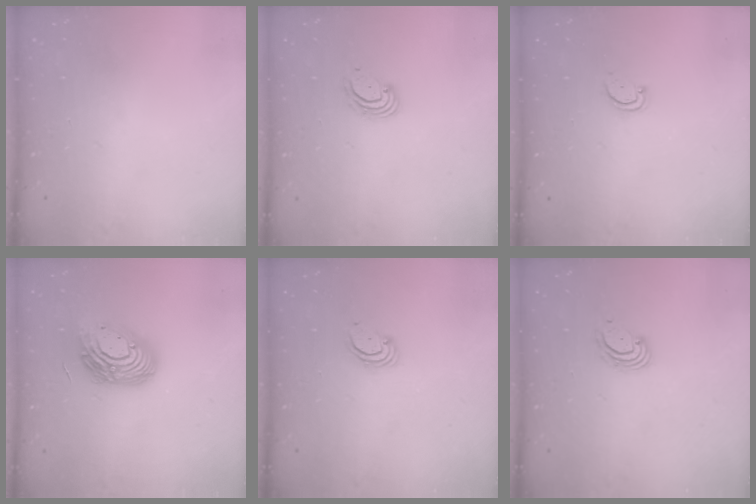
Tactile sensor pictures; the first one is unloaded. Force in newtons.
{"total": 2.9, "press": 2.9, "slide": 0.1}
{"total": 2.9, "press": 2.9, "slide": 0.4}
{"total": 14.2, "press": 14.1, "slide": 1.2}
{"total": 2.3, "press": 2.3, "slide": 0.2}
{"total": 2.9, "press": 2.9, "slide": 0.1}